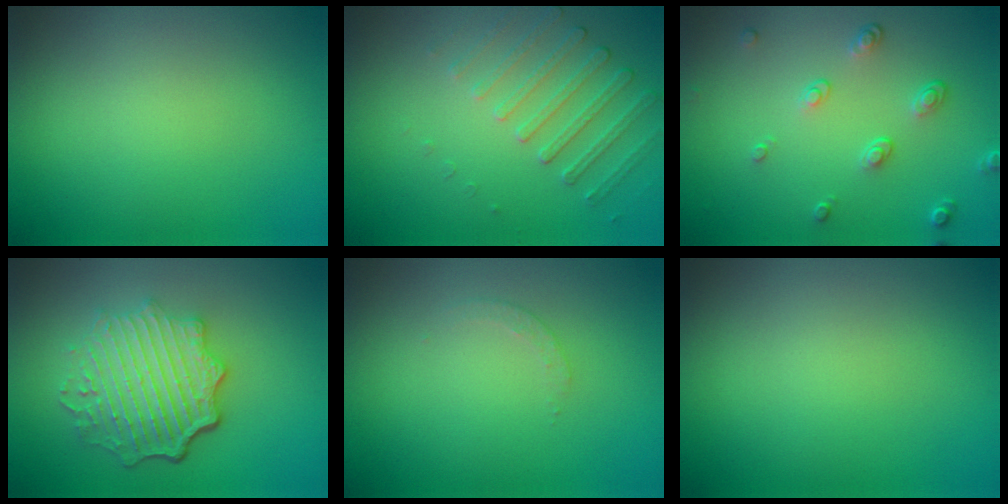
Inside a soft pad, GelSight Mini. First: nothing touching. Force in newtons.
{"total": 2.2, "press": 1.8, "slide": 1.2}
{"total": 2.2, "press": 1.4, "slide": 1.7}
{"total": 6.1, "press": 4.6, "slide": 4.0}
{"total": 1.1, "press": 1.1, "slide": 0.3}
{"total": 0.0}